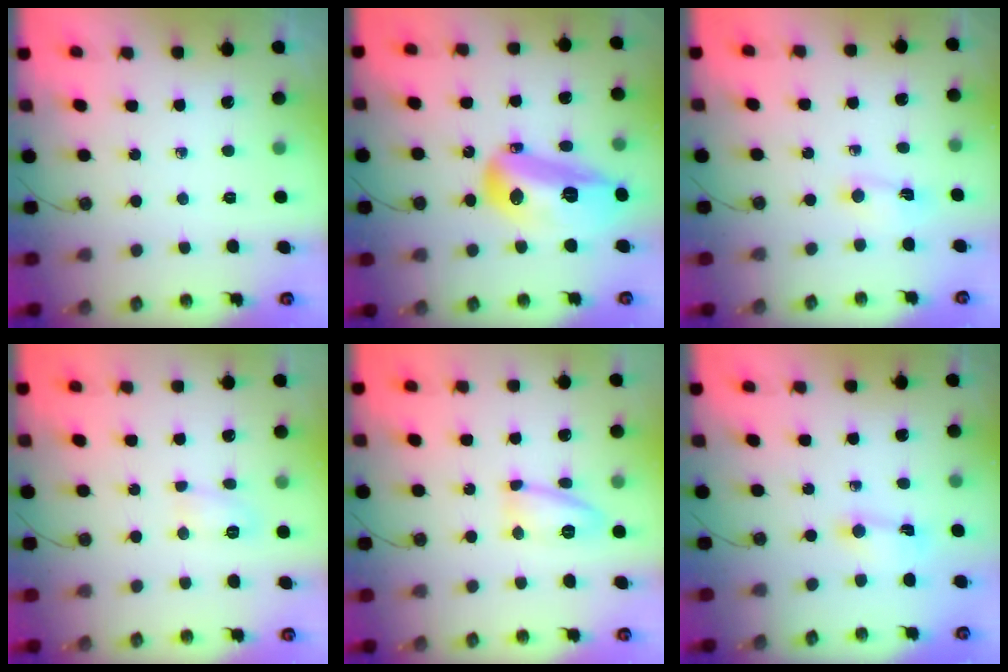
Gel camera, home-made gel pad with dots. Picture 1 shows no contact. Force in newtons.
{"total": 18.3, "press": 18.3, "slide": 1.8}
{"total": 1.6, "press": 1.3, "slide": 0.9}
{"total": 4.5, "press": 4.5, "slide": 0.2}
{"total": 11.2, "press": 11.1, "slide": 0.9}
{"total": 2.0, "press": 2.0, "slide": 0.2}